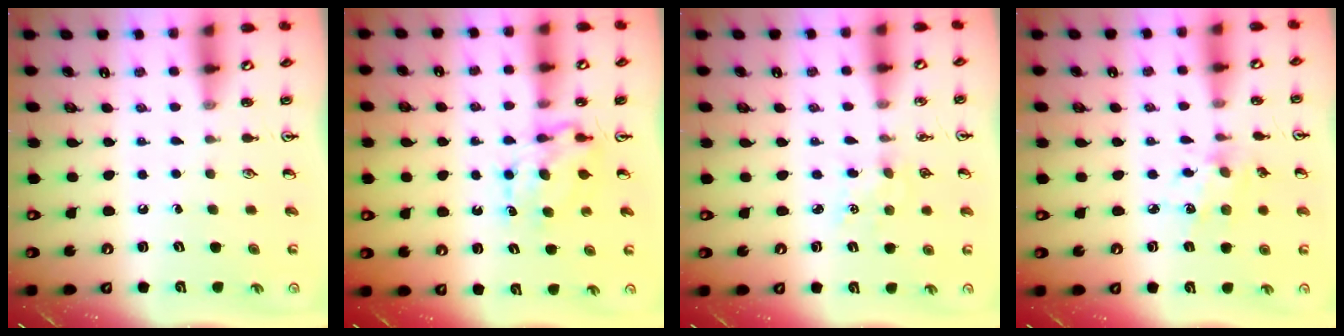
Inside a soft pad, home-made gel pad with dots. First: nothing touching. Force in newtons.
{"total": 7.0, "press": 7.0, "slide": 0.6}
{"total": 5.0, "press": 5.0, "slide": 0.6}
{"total": 6.1, "press": 6.1, "slide": 0.3}